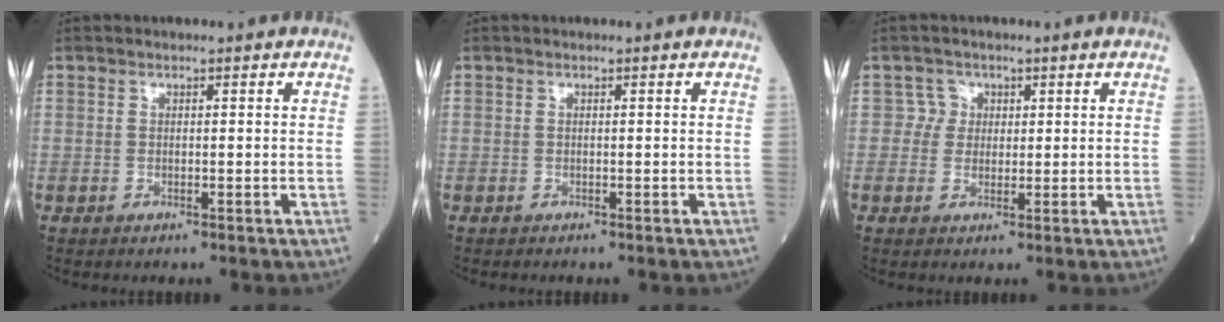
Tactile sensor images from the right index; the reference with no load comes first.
{"total": 0.0}
{"total": 2.3, "force": [0.6, 2.2, -0.1], "torque": [0.012, 0.002, 0.004]}